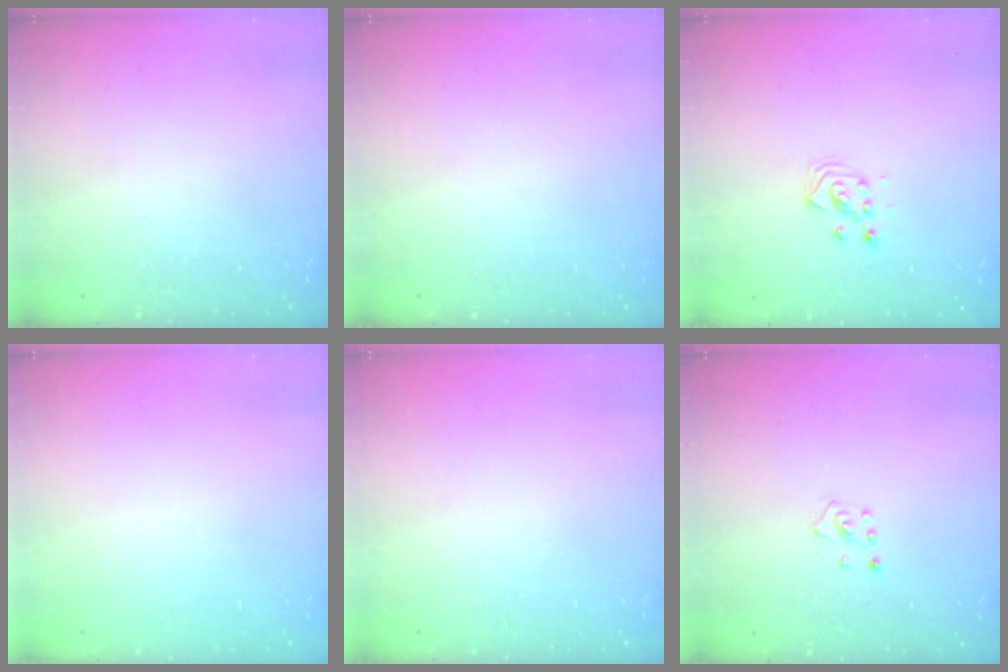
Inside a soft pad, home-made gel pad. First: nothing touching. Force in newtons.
{"total": 0.0}
{"total": 2.9, "press": 2.9, "slide": 0.3}
{"total": 0.0}
{"total": 0.0}
{"total": 2.4, "press": 2.4, "slide": 0.5}